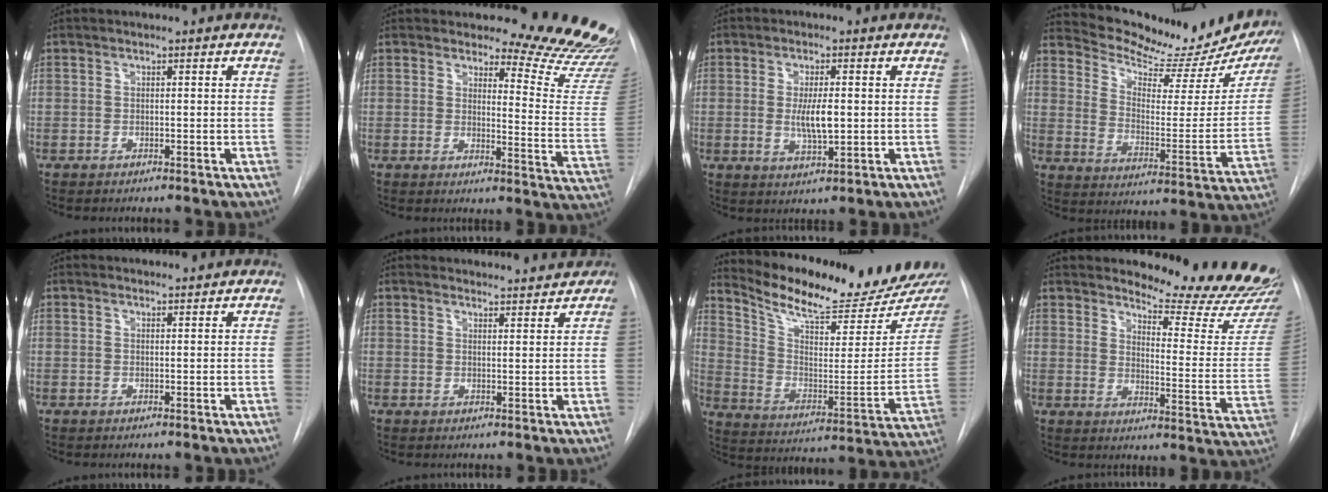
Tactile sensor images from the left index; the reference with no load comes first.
{"total": 15.1, "force": [14.5, 0.9, 3.9], "torque": [-0.029, -0.153, 0.142]}
{"total": 5.1, "force": [0.0, 1.3, 5.0], "torque": [-0.092, -0.010, 0.002]}
{"total": 22.1, "force": [21.3, 3.3, 5.1], "torque": [-0.078, -0.096, 0.269]}
{"total": 2.3, "force": [2.3, 0.5, 0.1], "torque": [-0.003, 0.011, 0.029]}
{"total": 10.9, "force": [10.5, 2.5, 1.8], "torque": [-0.001, 0.013, 0.110]}
{"total": 21.3, "force": [19.4, 2.0, 8.5], "torque": [-0.145, -0.071, 0.287]}
{"total": 18.4, "force": [17.8, 0.9, 4.8], "torque": [-0.061, -0.131, 0.208]}